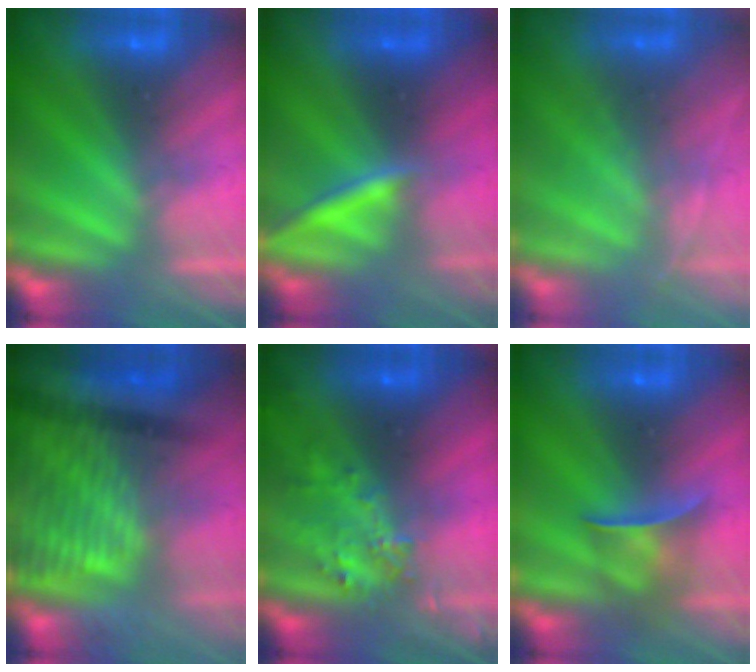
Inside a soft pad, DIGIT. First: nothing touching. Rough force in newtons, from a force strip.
{"total": 2.2}
{"total": 1.9}
{"total": 4.6}
{"total": 3.3}
{"total": 8.4}